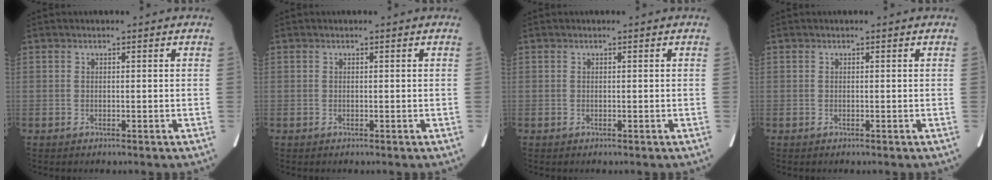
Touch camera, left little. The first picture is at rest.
{"total": 0.0}
{"total": 0.0}
{"total": 0.0}